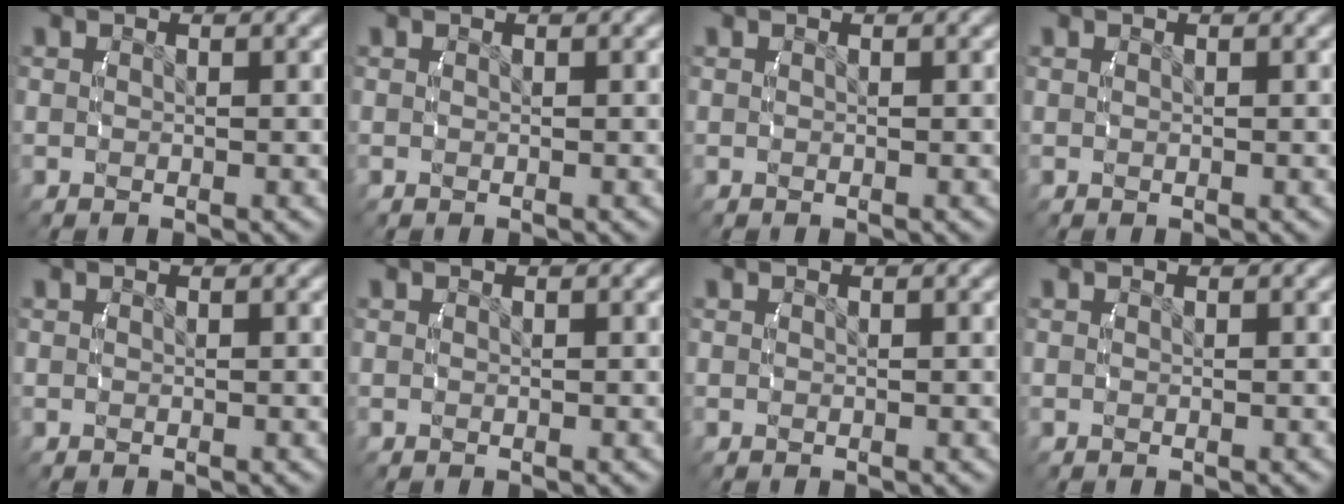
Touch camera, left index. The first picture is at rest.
{"total": 1.1, "force": [-0.1, -1.0, -0.5], "torque": [0.018, 0.000, 0.001]}
{"total": 0.0}
{"total": 0.0}
{"total": 0.0}
{"total": 0.0}
{"total": 0.0}
{"total": 0.0}